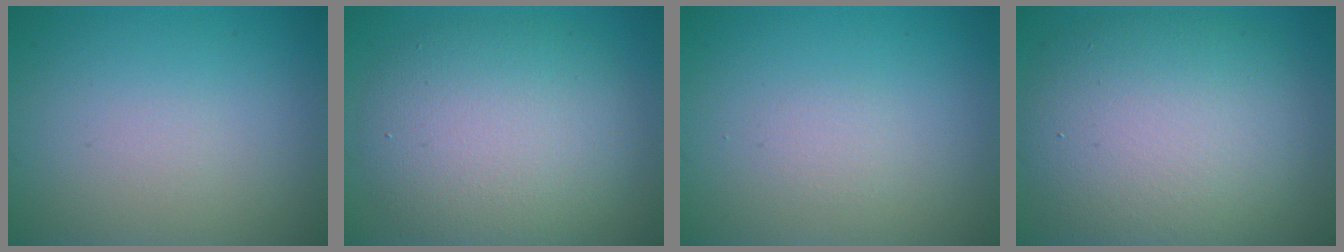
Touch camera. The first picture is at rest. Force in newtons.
{"total": 7.9, "press": 7.9, "slide": 0.8}
{"total": 0.7, "press": 0.7, "slide": 0.1}
{"total": 10.5, "press": 10.5, "slide": 1.1}